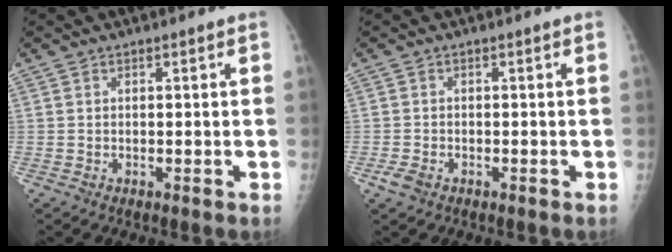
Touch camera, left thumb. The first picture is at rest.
{"total": 2.3, "force": [-1.2, 1.5, 1.3], "torque": [-0.025, 0.000, -0.022]}